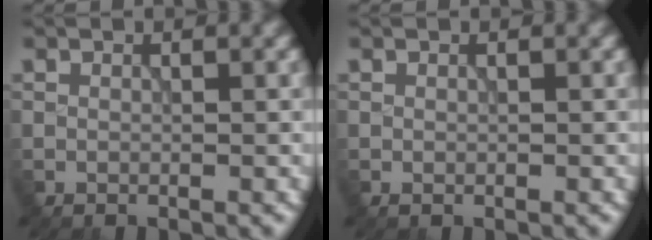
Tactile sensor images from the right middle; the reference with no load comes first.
{"total": 0.0}